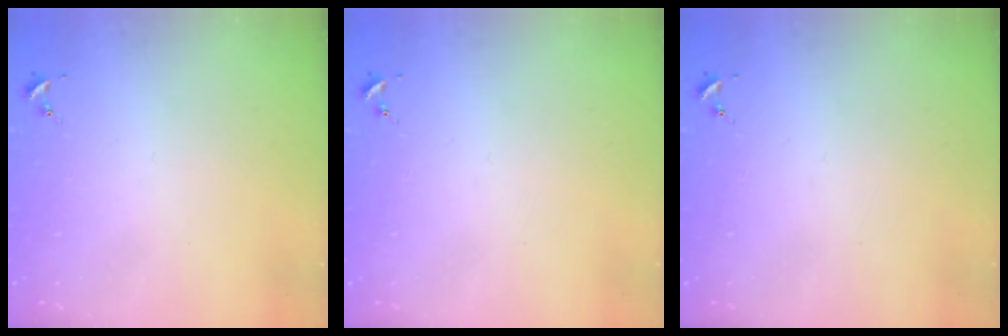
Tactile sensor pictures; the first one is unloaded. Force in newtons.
{"total": 0.0}
{"total": 0.0}